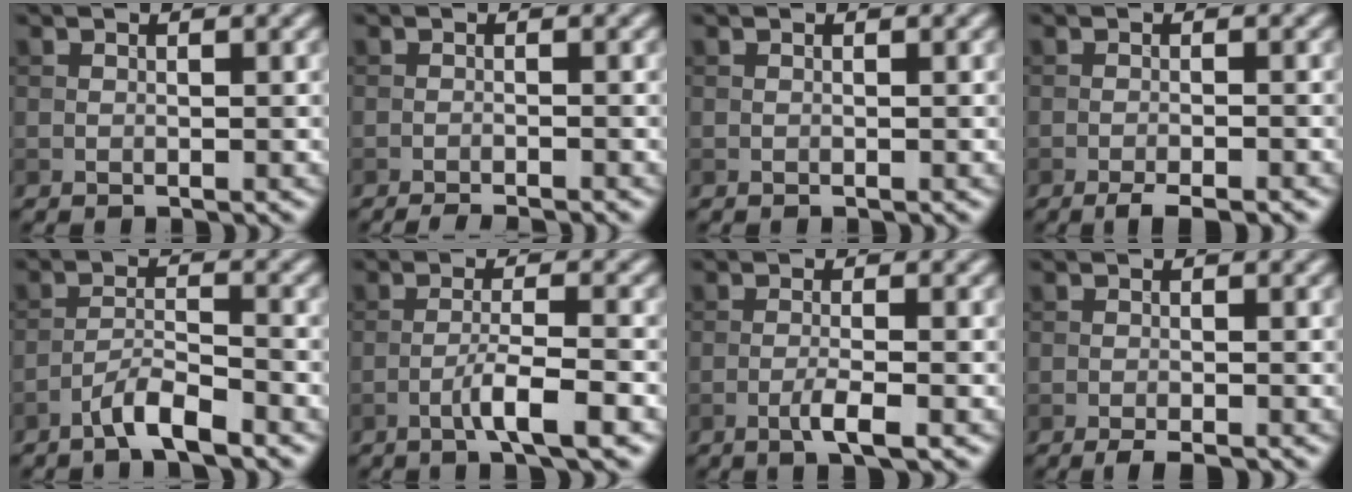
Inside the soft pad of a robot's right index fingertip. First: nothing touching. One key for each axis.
{"total": 2.4, "fx": -2.0, "fy": 0.3, "fz": 1.4, "tx": -0.017, "ty": 0.002, "tz": -0.037}
{"total": 0.0}
{"total": 2.7, "fx": -1.9, "fy": 0.4, "fz": 1.9, "tx": -0.031, "ty": 0.001, "tz": -0.035}
{"total": 3.6, "fx": -2.7, "fy": 0.6, "fz": 2.3, "tx": -0.042, "ty": 0.009, "tz": -0.055}
{"total": 4.0, "fx": -2.0, "fy": 0.4, "fz": 3.5, "tx": -0.060, "ty": 0.008, "tz": -0.041}
{"total": 2.6, "fx": -1.1, "fy": 0.4, "fz": 2.3, "tx": -0.039, "ty": 0.005, "tz": -0.026}
{"total": 1.9, "fx": -1.3, "fy": 0.3, "fz": 1.4, "tx": -0.022, "ty": 0.000, "tz": -0.024}